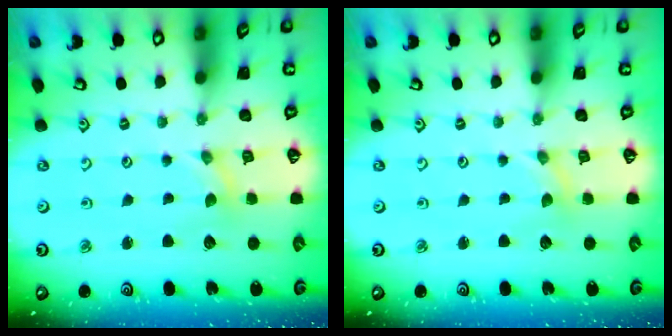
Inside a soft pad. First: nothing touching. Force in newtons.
{"total": 0.0}